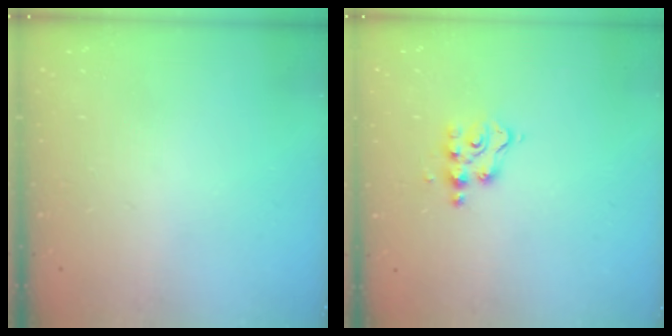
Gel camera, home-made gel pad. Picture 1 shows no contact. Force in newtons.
{"total": 4.7, "press": 4.7, "slide": 0.3}